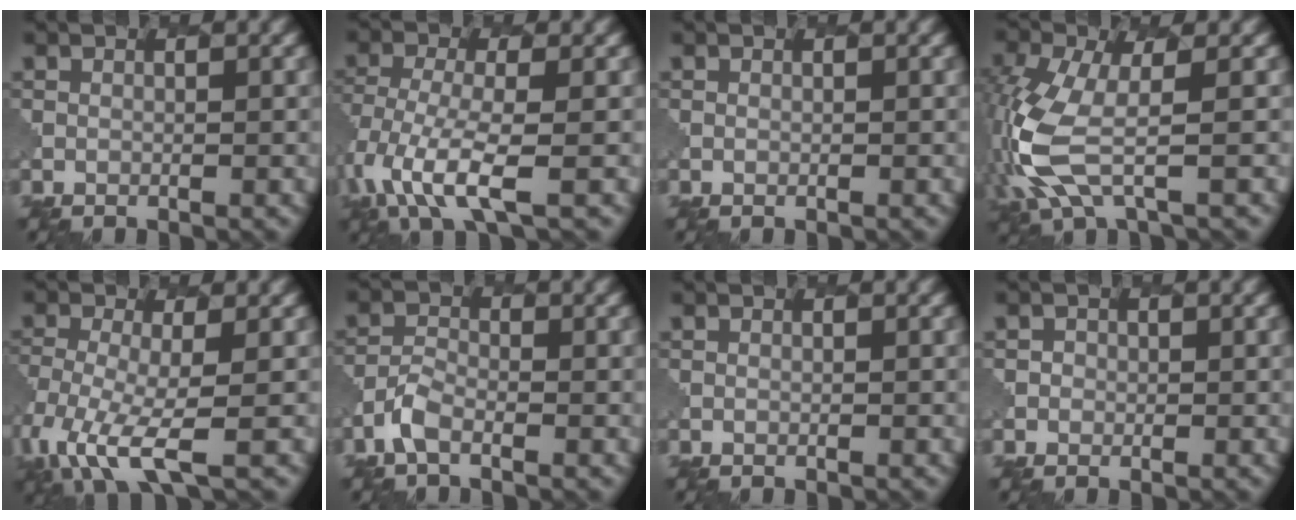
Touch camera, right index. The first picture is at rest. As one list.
[{"total": 6.2, "force": [-3.0, 2.0, 5.0], "torque": [-0.116, -0.017, -0.061]}, {"total": 0.0}, {"total": 6.6, "force": [-1.7, 2.6, 5.9], "torque": [-0.175, -0.014, -0.036]}, {"total": 6.6, "force": [-2.8, 2.5, 5.4], "torque": [-0.131, -0.020, -0.055]}, {"total": 2.2, "force": [-1.6, 1.0, 1.1], "torque": [-0.033, 0.000, -0.036]}, {"total": 0.0}, {"total": 1.0, "force": [-0.2, 1.0, -0.1], "torque": [0.010, 0.000, -0.001]}]